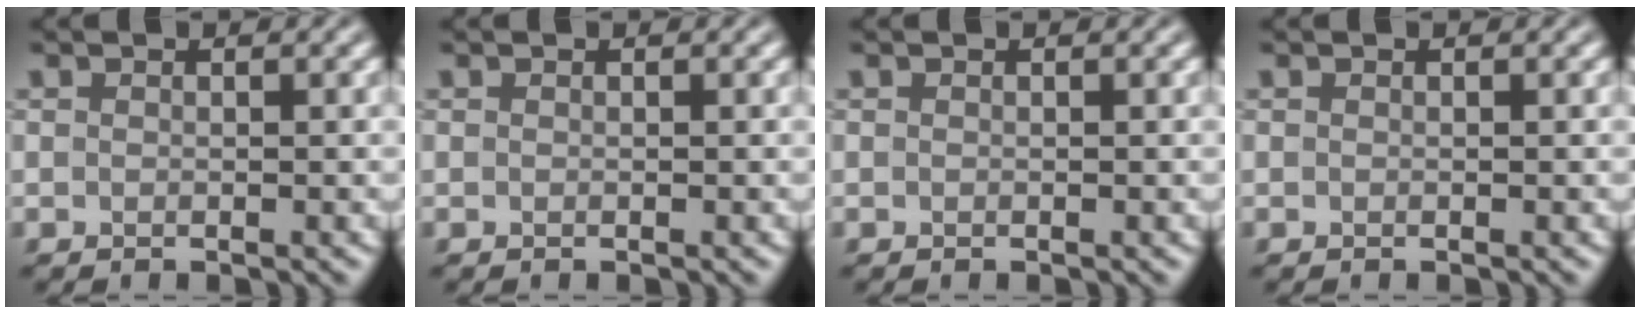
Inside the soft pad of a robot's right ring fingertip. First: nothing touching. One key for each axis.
{"total": 0.0}
{"total": 0.0}
{"total": 0.0}